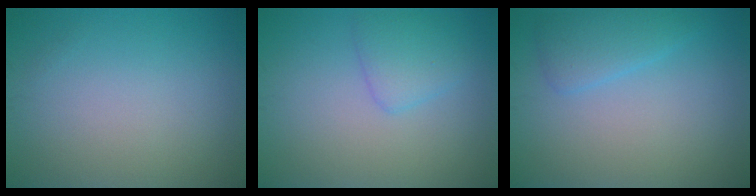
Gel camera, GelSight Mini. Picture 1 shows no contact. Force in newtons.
{"total": 2.5, "press": 2.4, "slide": 0.2}
{"total": 2.4, "press": 2.4, "slide": 0.2}